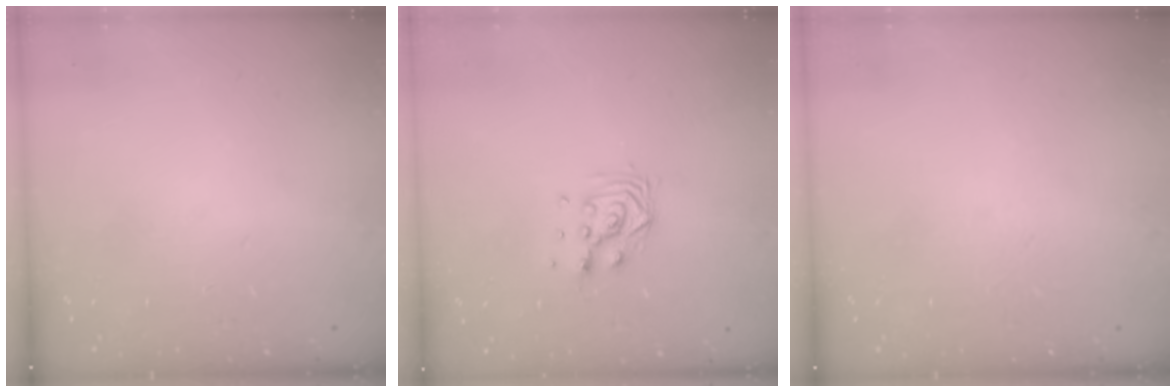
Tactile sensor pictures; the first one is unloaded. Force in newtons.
{"total": 7.3, "press": 7.2, "slide": 0.6}
{"total": 0.0}